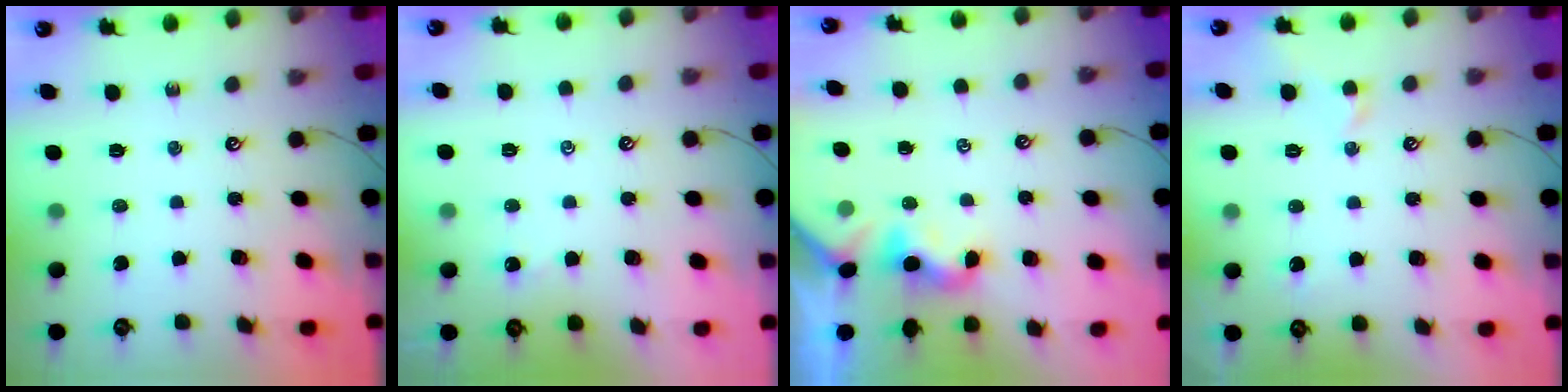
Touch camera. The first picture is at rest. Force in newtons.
{"total": 2.4, "press": 2.4, "slide": 0.1}
{"total": 1.7, "press": 1.7, "slide": 0.5}
{"total": 0.9, "press": 0.8, "slide": 0.3}